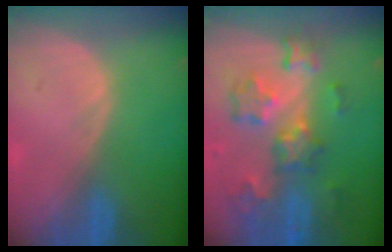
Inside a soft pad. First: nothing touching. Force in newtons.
{"total": 9.2, "press": 8.1, "slide": 4.5}